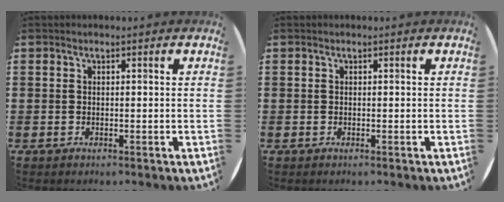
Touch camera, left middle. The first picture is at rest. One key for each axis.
{"total": 0.0}